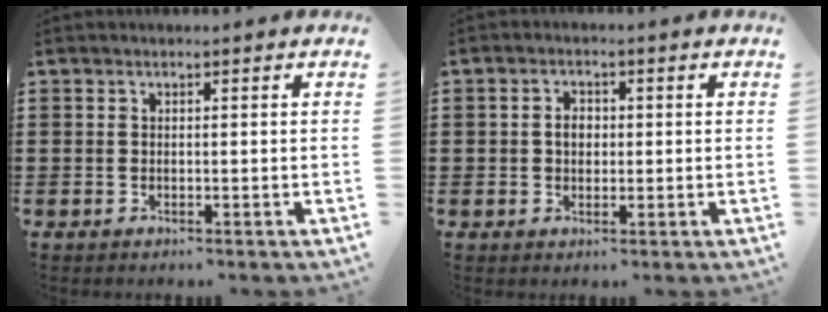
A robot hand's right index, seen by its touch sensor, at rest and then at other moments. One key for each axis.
{"total": 2.3, "fx": 0.0, "fy": 1.7, "fz": 1.6, "tx": -0.035, "ty": 0.007, "tz": -0.003}